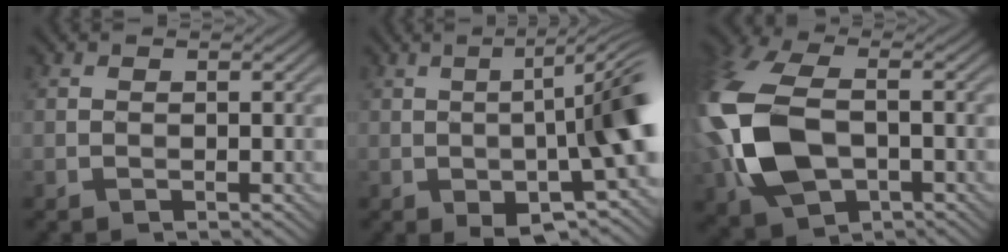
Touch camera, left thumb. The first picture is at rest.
{"total": 13.2, "force": [-2.0, 4.2, 12.4], "torque": [-0.156, 0.003, -0.034]}
{"total": 14.6, "force": [-2.9, 8.9, 11.3], "torque": [-0.315, -0.021, -0.051]}